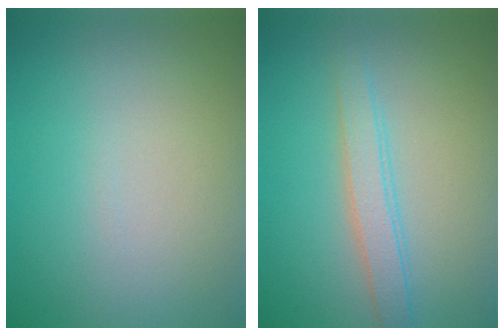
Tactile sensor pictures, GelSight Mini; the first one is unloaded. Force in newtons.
{"total": 2.5, "press": 2.5, "slide": 0.0}